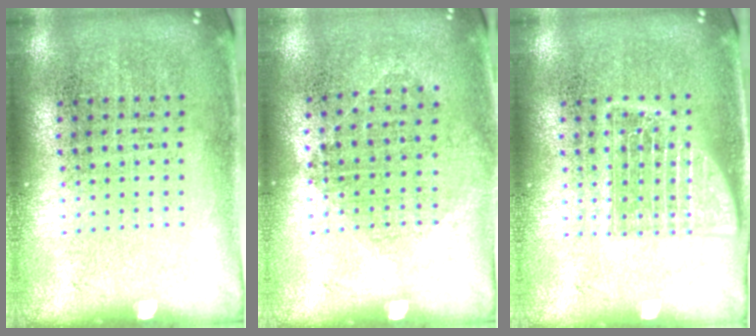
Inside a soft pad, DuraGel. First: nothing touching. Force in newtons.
{"total": 1.0, "press": 0.9, "slide": 0.4}
{"total": 2.6, "press": 2.5, "slide": 0.4}